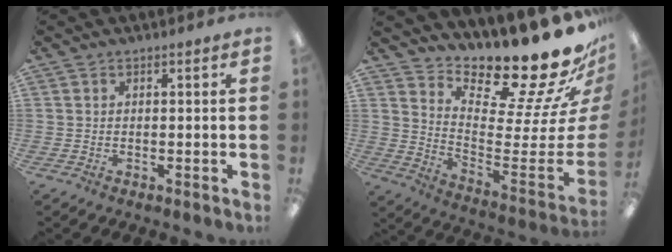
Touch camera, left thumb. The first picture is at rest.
{"total": 20.4, "force": [18.1, 3.2, 8.9], "torque": [-0.106, -0.170, 0.288]}